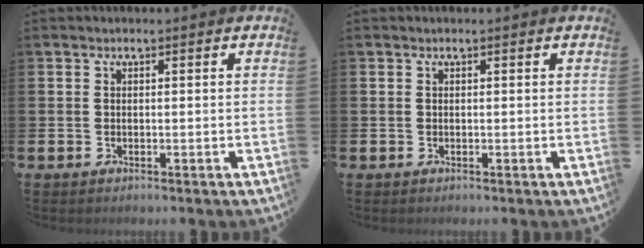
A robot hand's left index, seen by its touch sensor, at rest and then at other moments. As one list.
[{"total": 0.0}]